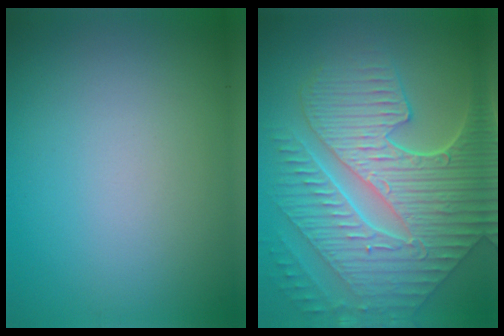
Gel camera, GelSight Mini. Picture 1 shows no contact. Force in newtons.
{"total": 10.6, "press": 7.3, "slide": 7.7}